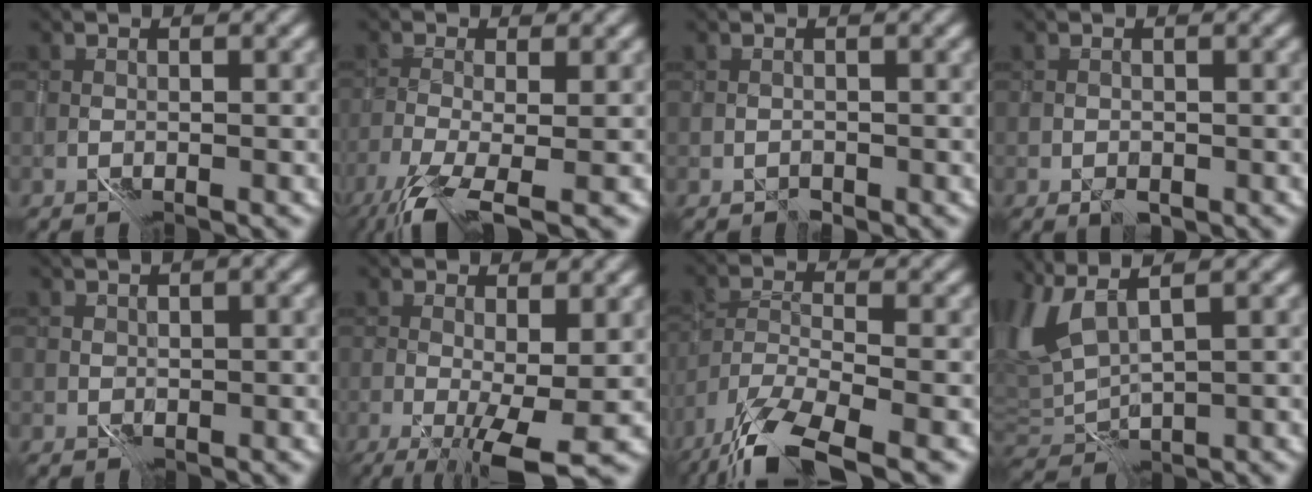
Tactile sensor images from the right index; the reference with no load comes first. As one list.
[{"total": 5.4, "force": [-2.6, 1.4, 4.5], "torque": [-0.077, -0.012, -0.058]}, {"total": 0.8, "force": [0.8, 0.1, -0.3], "torque": [0.008, 0.008, 0.015]}, {"total": 0.8, "force": [0.3, 0.6, 0.4], "torque": [-0.005, 0.004, 0.007]}, {"total": 1.5, "force": [0.4, 0.9, 1.1], "torque": [-0.009, 0.009, 0.011]}, {"total": 4.8, "force": [-0.4, 0.7, 4.7], "torque": [-0.078, -0.006, -0.002]}, {"total": 9.6, "force": [-7.1, 2.5, 6.0], "torque": [-0.111, -0.017, -0.123]}, {"total": 5.9, "force": [2.8, 2.1, 4.7], "torque": [-0.117, 0.006, 0.057]}]